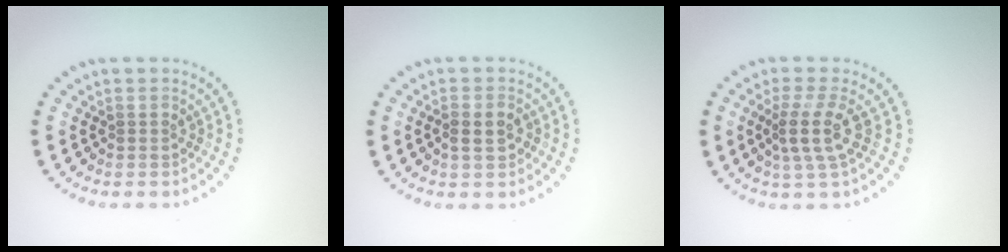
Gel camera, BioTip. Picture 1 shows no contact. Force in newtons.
{"total": 2.1, "press": 2.1, "slide": 0.4}
{"total": 3.1, "press": 2.4, "slide": 2.0}